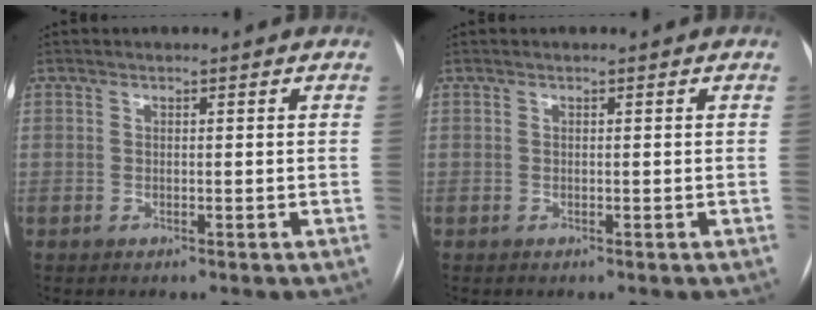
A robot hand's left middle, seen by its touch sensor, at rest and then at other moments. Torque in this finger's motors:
{"motor_torque": [-0.01, 0.01, 0.00, 0.00]}